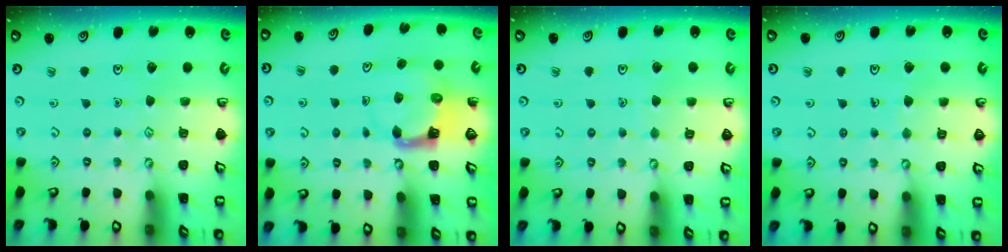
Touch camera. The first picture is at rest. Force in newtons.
{"total": 3.9, "press": 3.8, "slide": 0.7}
{"total": 2.5, "press": 2.5, "slide": 0.3}
{"total": 2.3, "press": 2.3, "slide": 0.1}